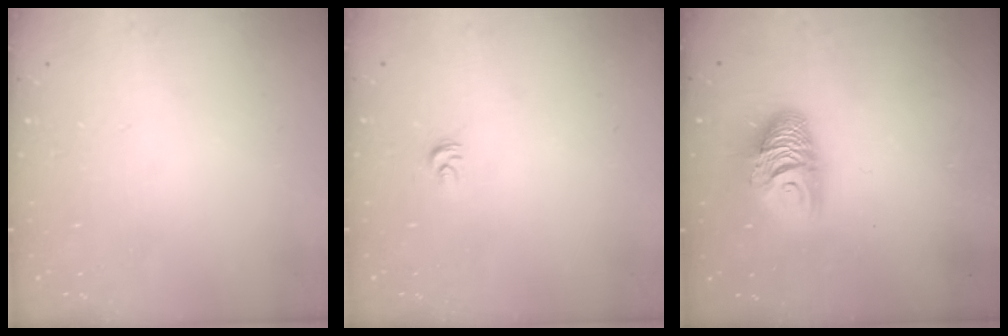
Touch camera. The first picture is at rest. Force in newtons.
{"total": 2.7, "press": 2.7, "slide": 0.2}
{"total": 9.9, "press": 9.9, "slide": 0.3}